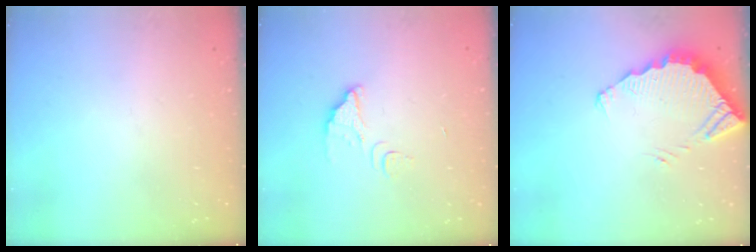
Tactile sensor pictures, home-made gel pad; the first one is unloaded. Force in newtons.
{"total": 4.2, "press": 4.2, "slide": 0.3}
{"total": 3.9, "press": 3.9, "slide": 0.3}